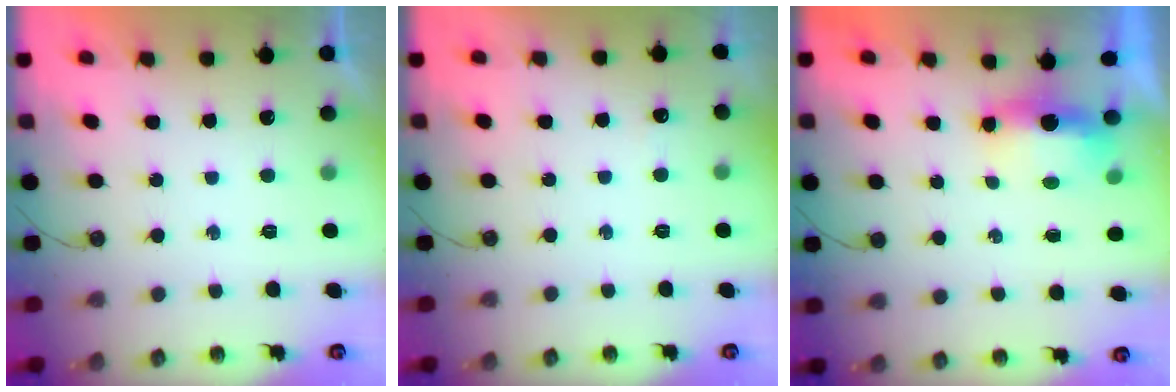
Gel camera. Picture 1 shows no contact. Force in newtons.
{"total": 3.2, "press": 3.1, "slide": 0.7}
{"total": 14.7, "press": 7.2, "slide": 12.8}